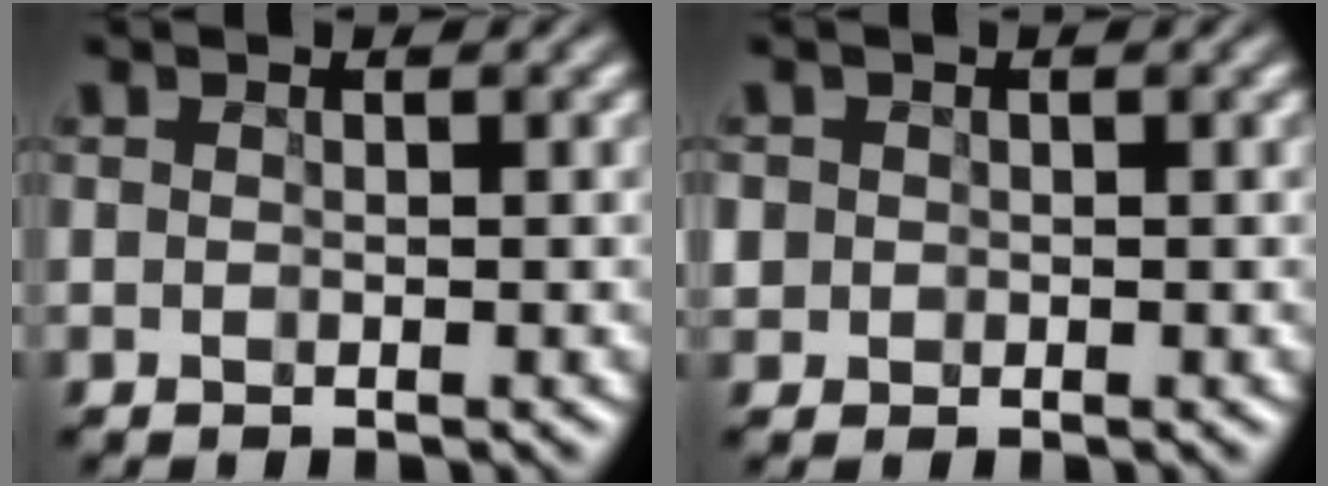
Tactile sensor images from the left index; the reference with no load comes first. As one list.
[{"total": 3.4, "force": [0.2, 3.3, 1.0], "torque": [-0.039, 0.029, -0.005]}]